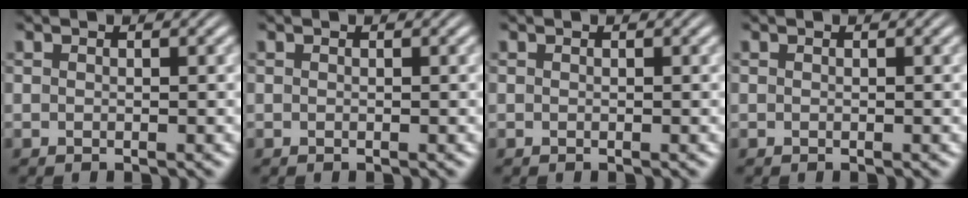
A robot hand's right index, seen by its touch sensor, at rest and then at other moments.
{"total": 0.0}
{"total": 0.0}
{"total": 0.0}